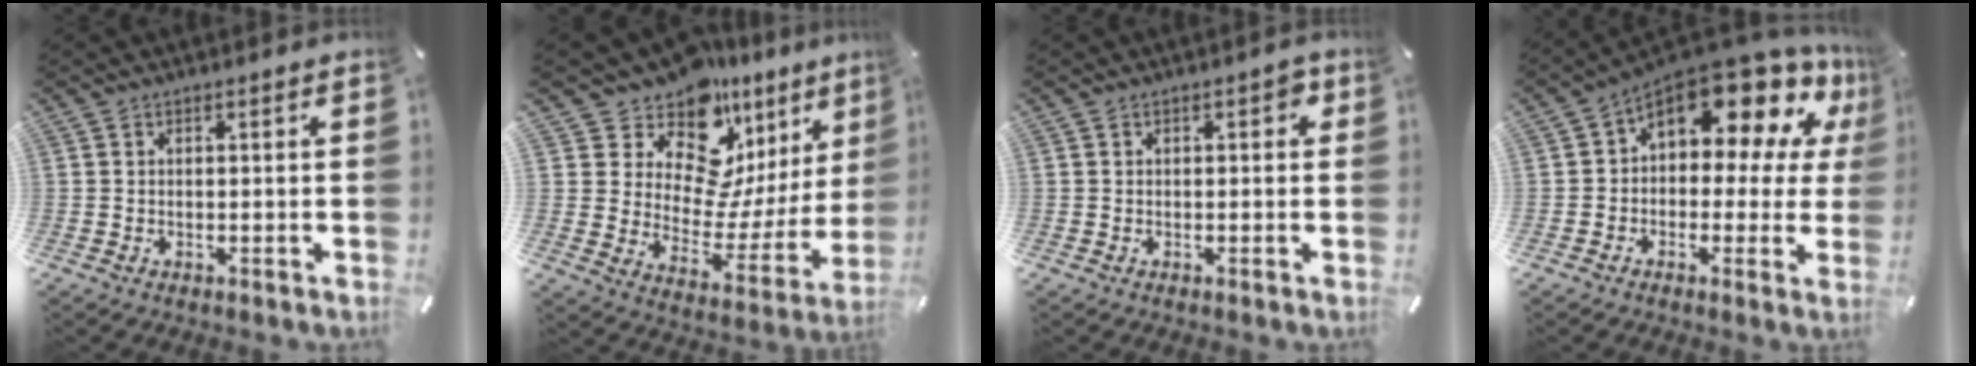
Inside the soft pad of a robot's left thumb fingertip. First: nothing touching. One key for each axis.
{"total": 13.1, "fx": 10.4, "fy": 7.0, "fz": 3.9, "tx": -0.063, "ty": -0.133, "tz": 0.175}
{"total": 1.4, "fx": 0.2, "fy": 1.0, "fz": 0.9, "tx": -0.011, "ty": 0.004, "tz": -0.001}
{"total": 15.0, "fx": 9.5, "fy": 7.4, "fz": 9.0, "tx": -0.138, "ty": -0.081, "tz": 0.162}